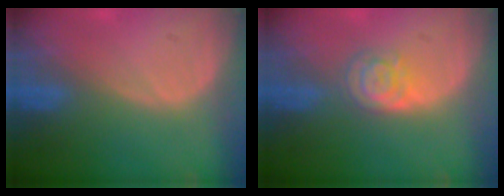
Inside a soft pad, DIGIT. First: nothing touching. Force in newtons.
{"total": 4.4, "press": 3.9, "slide": 2.0}